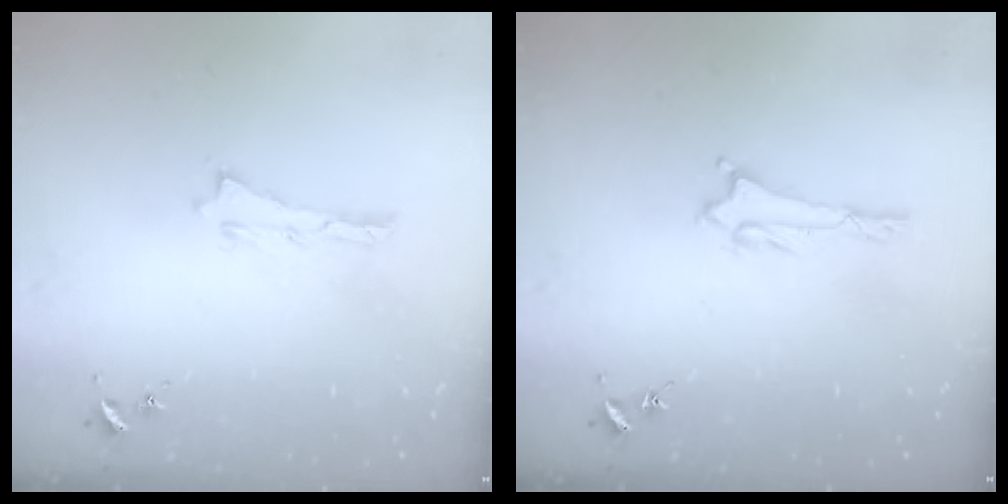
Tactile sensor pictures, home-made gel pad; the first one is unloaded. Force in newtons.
{"total": 1.0, "press": 0.9, "slide": 0.2}